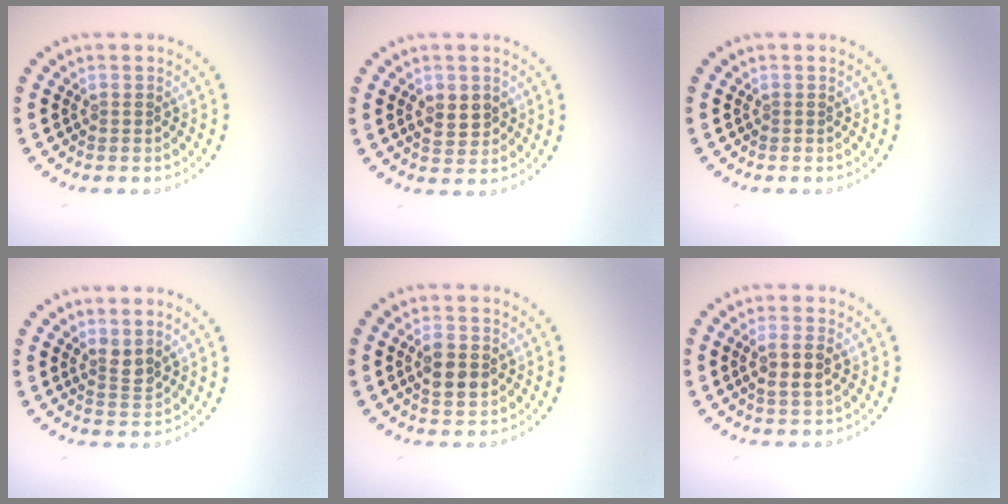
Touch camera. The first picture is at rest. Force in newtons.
{"total": 2.3, "press": 2.2, "slide": 0.3}
{"total": 0.0}
{"total": 1.7, "press": 1.3, "slide": 1.1}
{"total": 3.0, "press": 3.0, "slide": 0.2}
{"total": 2.1, "press": 2.0, "slide": 0.8}